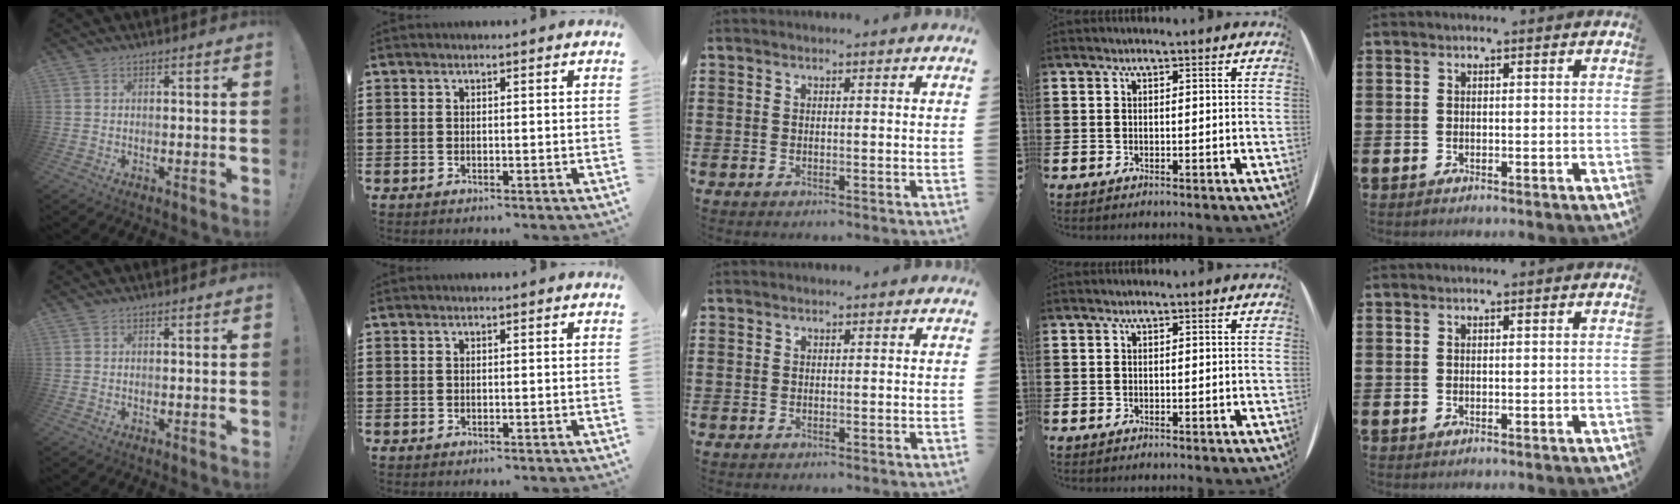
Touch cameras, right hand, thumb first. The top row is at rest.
{}